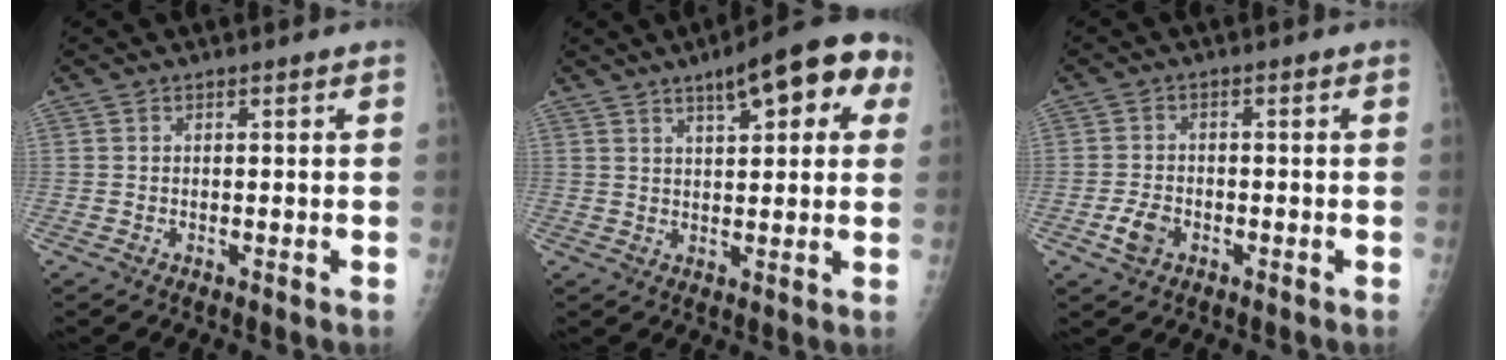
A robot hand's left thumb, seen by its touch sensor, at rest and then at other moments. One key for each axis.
{"total": 12.8, "fx": 5.8, "fy": 4.5, "fz": 10.4, "tx": -0.105, "ty": 0.008, "tz": 0.071}
{"total": 3.8, "fx": -1.7, "fy": 2.6, "fz": 2.1, "tx": -0.039, "ty": 0.007, "tz": -0.032}